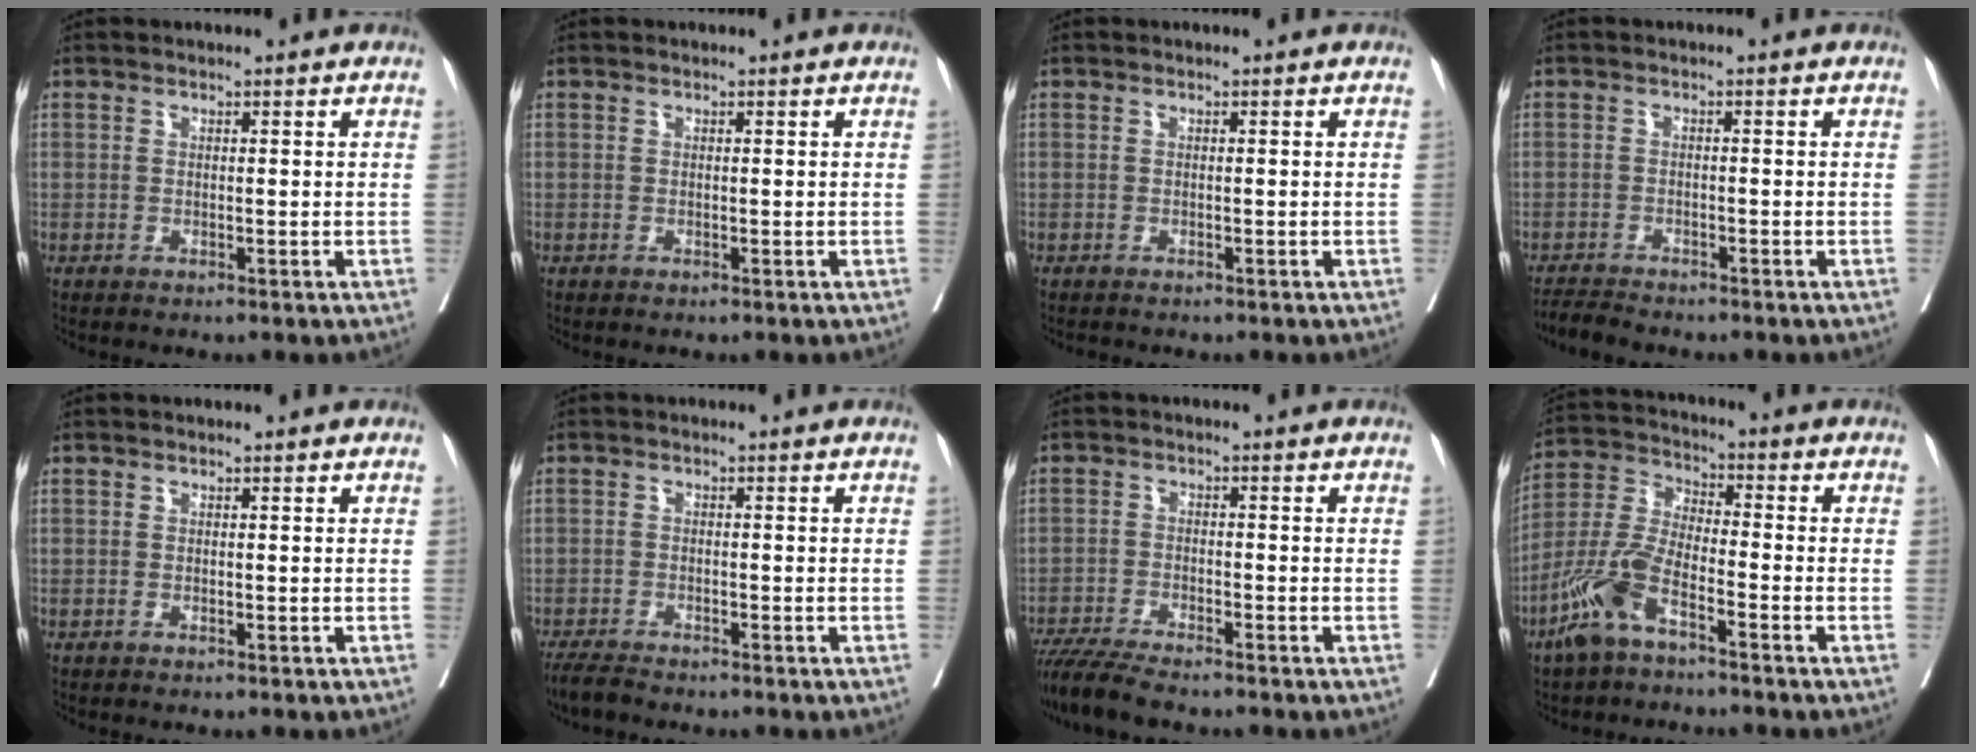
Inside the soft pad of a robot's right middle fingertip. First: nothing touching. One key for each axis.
{"total": 0.0}
{"total": 0.6, "fx": -0.6, "fy": 0.1, "fz": 0.1, "tx": -0.007, "ty": -0.002, "tz": -0.011}
{"total": 3.0, "fx": -2.9, "fy": 0.0, "fz": 0.5, "tx": -0.008, "ty": -0.013, "tz": -0.052}
{"total": 0.0}
{"total": 3.3, "fx": -3.0, "fy": 0.3, "fz": 1.3, "tx": -0.023, "ty": -0.011, "tz": -0.054}
{"total": 6.6, "fx": -5.8, "fy": 0.2, "fz": 3.2, "tx": -0.055, "ty": -0.022, "tz": -0.105}
{"total": 9.4, "fx": -5.8, "fy": 2.7, "fz": 6.9, "tx": -0.165, "ty": -0.008, "tz": -0.124}